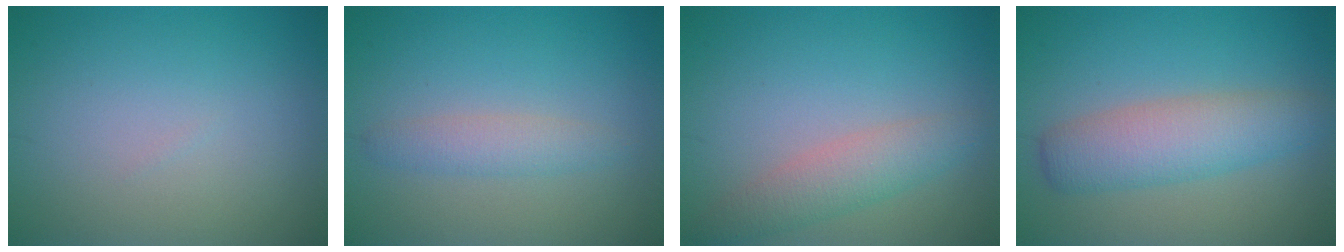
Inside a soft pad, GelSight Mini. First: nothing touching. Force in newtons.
{"total": 2.0, "press": 2.0, "slide": 0.1}
{"total": 3.1, "press": 3.1, "slide": 0.2}
{"total": 4.9, "press": 4.9, "slide": 0.1}